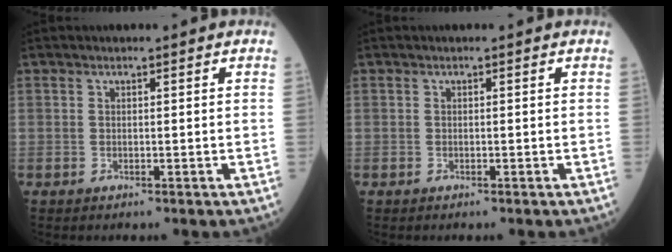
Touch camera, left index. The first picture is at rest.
{"total": 0.0}